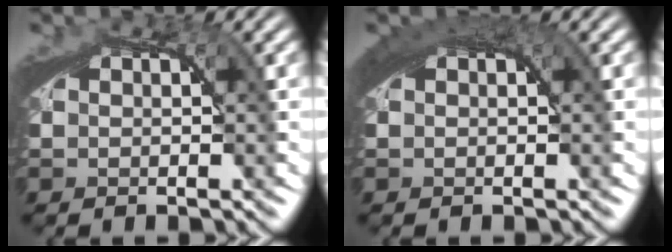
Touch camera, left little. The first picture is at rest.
{"total": 2.5, "force": [1.3, 0.6, 2.1], "torque": [-0.024, 0.012, 0.016]}